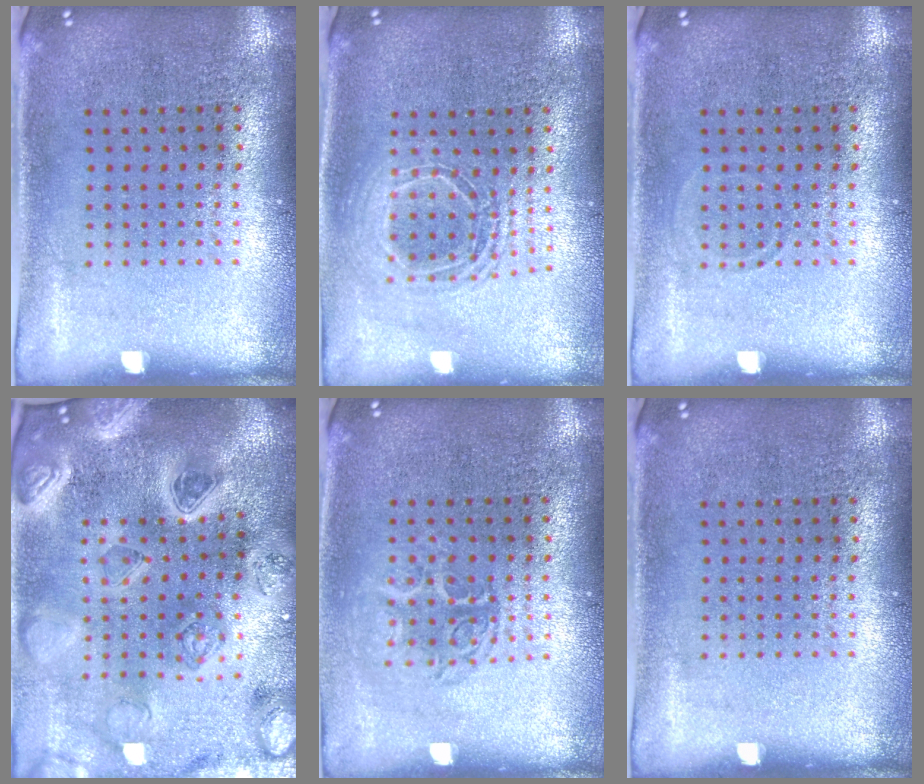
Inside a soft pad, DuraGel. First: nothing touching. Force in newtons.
{"total": 1.7, "press": 1.4, "slide": 0.9}
{"total": 0.6, "press": 0.5, "slide": 0.2}
{"total": 4.8, "press": 4.1, "slide": 2.4}
{"total": 1.2, "press": 1.1, "slide": 0.6}
{"total": 0.0}